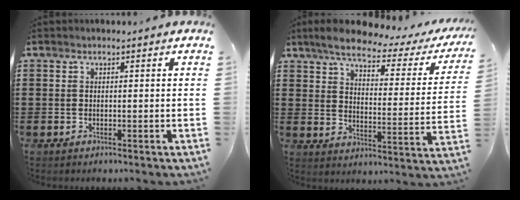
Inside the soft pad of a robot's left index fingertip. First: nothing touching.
{"total": 5.9, "force": [4.7, 1.2, 3.3], "torque": [-0.086, -0.022, 0.077]}